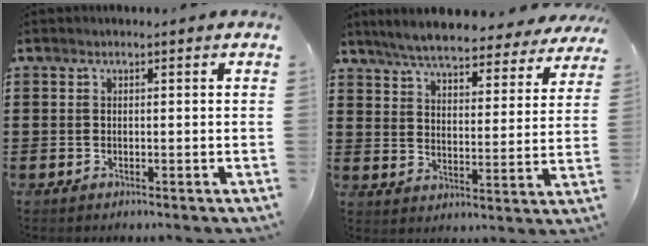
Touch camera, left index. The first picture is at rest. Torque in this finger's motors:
{"motor_torque": [2.14, 0.00, 0.73, 0.21]}